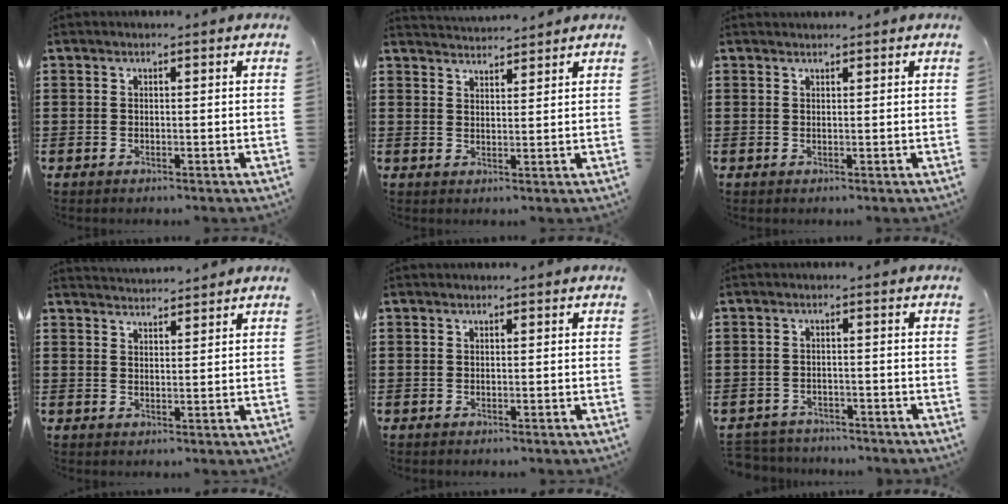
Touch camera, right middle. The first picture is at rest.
{"total": 2.8, "force": [2.8, 0.1, -0.3], "torque": [-0.003, -0.006, 0.053]}
{"total": 0.8, "force": [0.8, 0.2, -0.1], "torque": [-0.001, -0.001, 0.016]}
{"total": 2.4, "force": [2.4, 0.0, -0.2], "torque": [-0.004, -0.003, 0.046]}
{"total": 0.0}
{"total": 2.7, "force": [-2.6, 0.6, -0.3], "torque": [-0.002, 0.000, -0.059]}